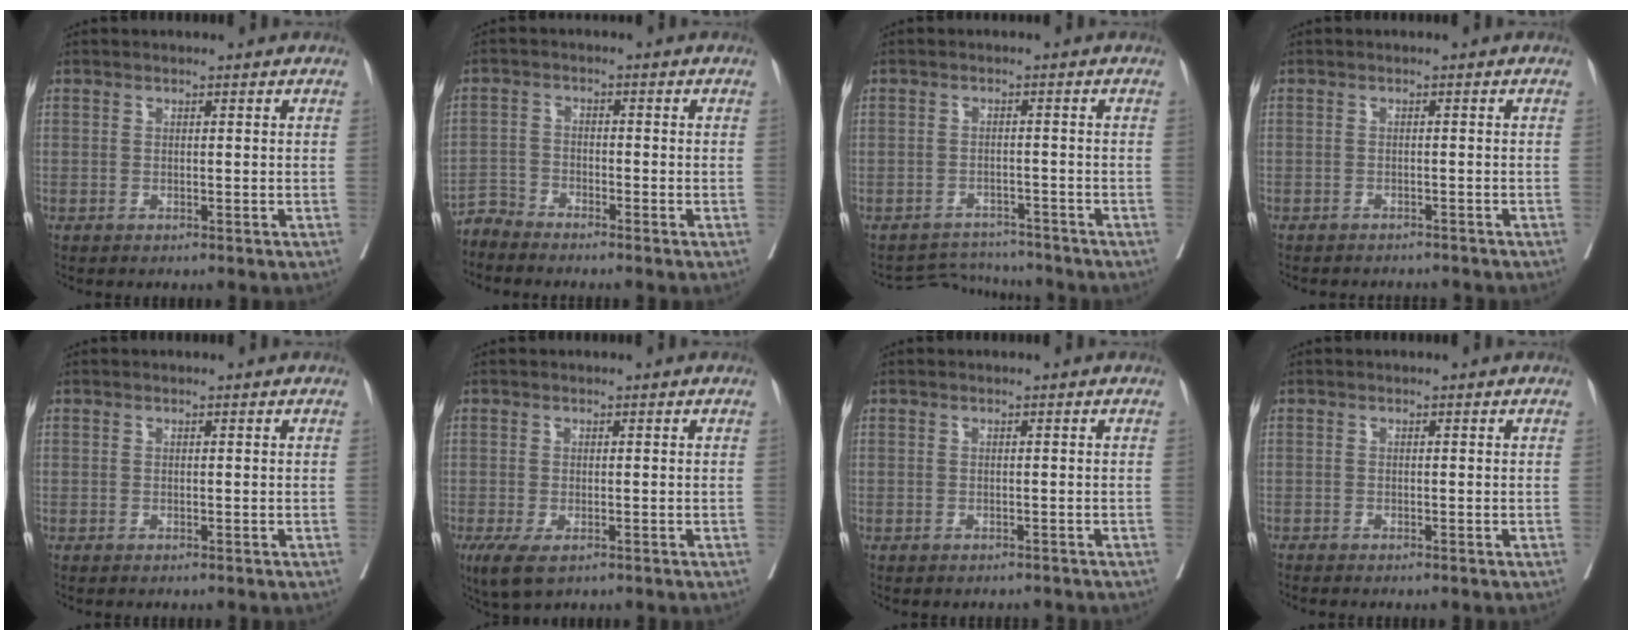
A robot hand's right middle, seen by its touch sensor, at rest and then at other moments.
{"total": 2.7, "force": [-2.6, 0.0, -0.6], "torque": [0.024, -0.012, -0.053]}
{"total": 3.7, "force": [-3.3, 0.4, -1.6], "torque": [0.026, 0.011, -0.049]}
{"total": 4.5, "force": [-4.3, 0.8, 0.9], "torque": [-0.007, -0.005, -0.052]}
{"total": 0.6, "force": [0.4, -0.5, 0.1], "torque": [-0.003, -0.003, 0.003]}
{"total": 3.9, "force": [-1.8, 1.1, 3.3], "torque": [-0.065, -0.015, -0.028]}
{"total": 0.6, "force": [-0.6, 0.0, 0.1], "torque": [-0.005, -0.002, -0.011]}
{"total": 0.6, "force": [-0.6, -0.2, 0.2], "torque": [0.001, 0.000, -0.012]}